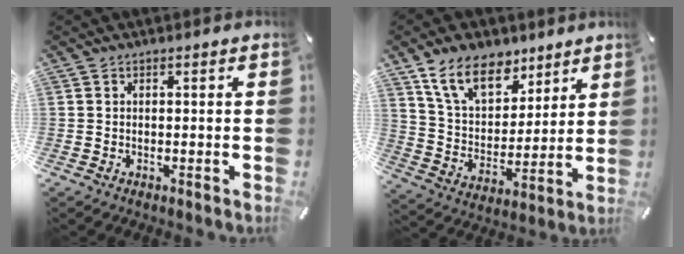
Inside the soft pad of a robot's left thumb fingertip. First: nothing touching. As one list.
[{"total": 14.6, "force": [9.6, 8.6, 6.8], "torque": [-0.136, -0.041, 0.184]}]